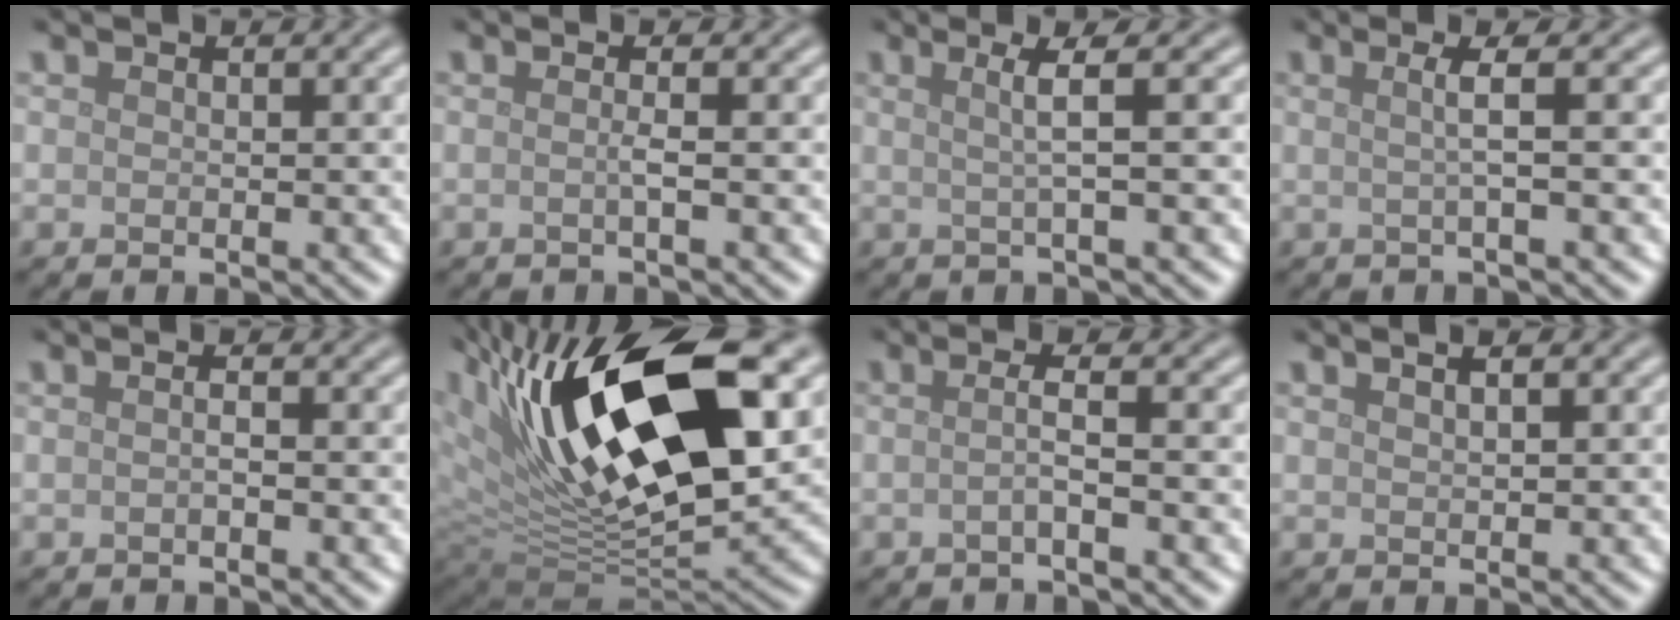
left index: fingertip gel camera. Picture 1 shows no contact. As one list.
[{"total": 1.3, "force": [-0.1, 0.3, 1.3], "torque": [-0.020, -0.002, -0.008]}, {"total": 2.8, "force": [0.4, 0.4, 2.7], "torque": [-0.047, 0.006, 0.002]}, {"total": 2.4, "force": [0.2, 0.5, 2.4], "torque": [-0.039, 0.005, -0.005]}, {"total": 0.8, "force": [-0.2, 0.2, 0.8], "torque": [-0.013, 0.001, -0.006]}, {"total": 18.4, "force": [5.6, 7.3, 15.9], "torque": [-0.270, 0.010, 0.087]}, {"total": 2.1, "force": [-0.3, 0.4, 2.0], "torque": [-0.033, -0.002, -0.014]}, {"total": 1.9, "force": [1.2, 0.7, 1.3], "torque": [-0.007, 0.004, 0.002]}]